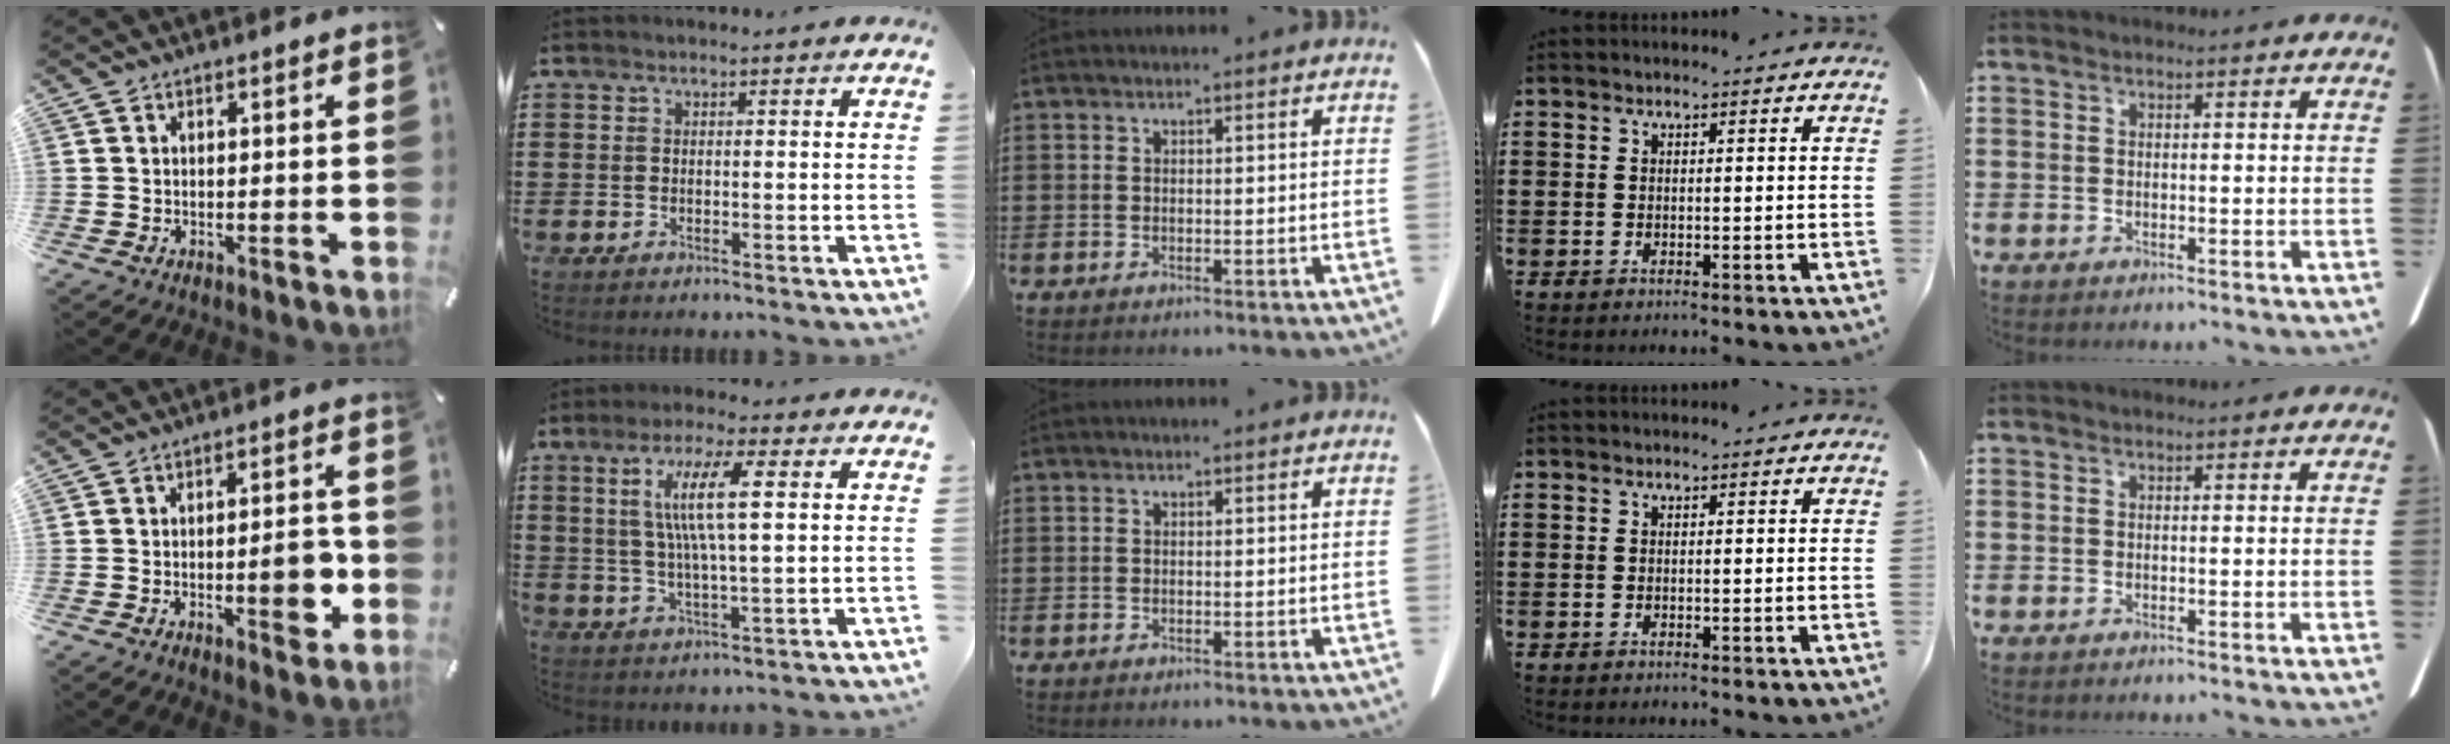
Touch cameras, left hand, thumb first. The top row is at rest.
{"thumb": {"total": 8.6, "force": [-1.9, 3.8, 7.5], "torque": [-0.093, 0.004, -0.029]}, "index": {"total": 9.0, "force": [2.4, 1.6, 8.5], "torque": [-0.177, 0.001, 0.035]}}